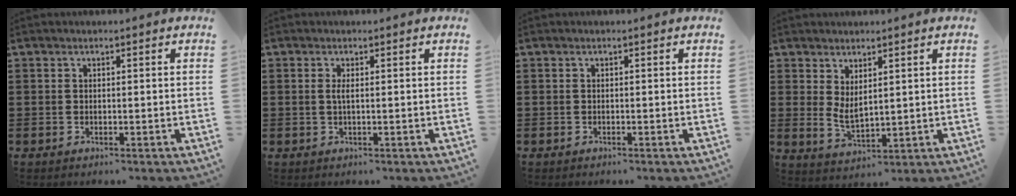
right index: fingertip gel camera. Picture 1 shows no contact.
{"total": 1.3, "force": [0.0, 0.1, 1.2], "torque": [-0.025, -0.001, 0.000]}
{"total": 0.0}
{"total": 2.9, "force": [1.6, 1.1, 2.2], "torque": [-0.052, -0.005, 0.028]}